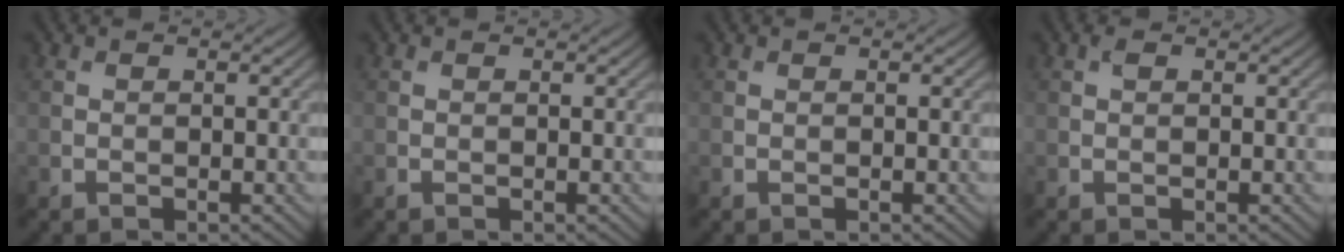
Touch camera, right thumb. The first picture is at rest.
{"total": 0.0}
{"total": 0.0}
{"total": 0.6, "force": [0.3, 0.4, 0.4], "torque": [-0.009, 0.001, 0.005]}